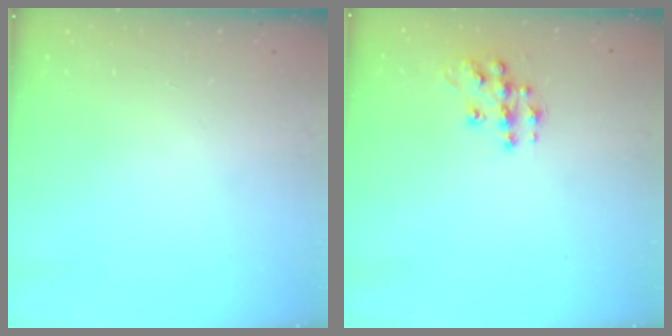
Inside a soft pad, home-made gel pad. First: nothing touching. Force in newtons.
{"total": 11.4, "press": 11.4, "slide": 0.8}